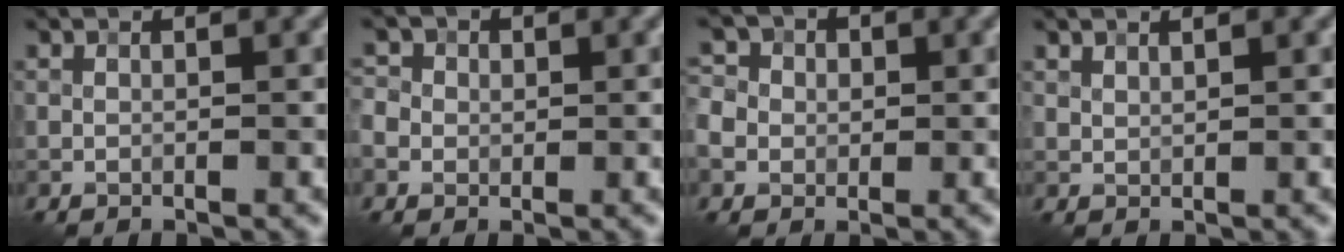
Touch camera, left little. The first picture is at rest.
{"total": 3.5, "force": [0.5, 3.2, 1.4], "torque": [-0.006, 0.019, -0.016]}
{"total": 6.1, "force": [0.3, 5.7, 2.1], "torque": [-0.042, 0.029, -0.023]}
{"total": 0.8, "force": [0.7, 0.2, 0.2], "torque": [-0.006, 0.001, 0.016]}